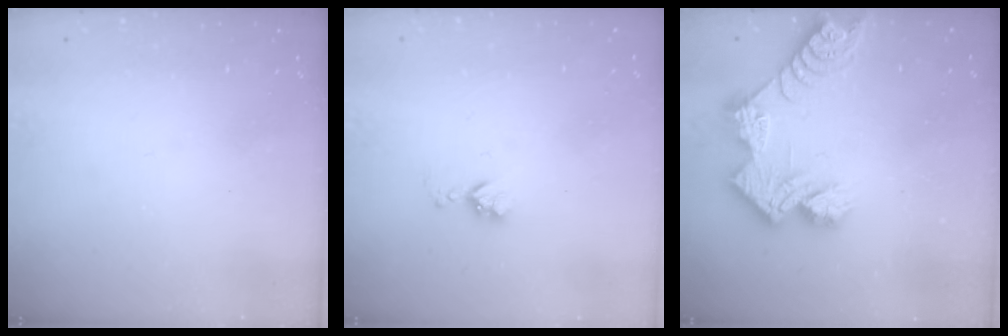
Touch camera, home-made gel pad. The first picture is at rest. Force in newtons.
{"total": 4.0, "press": 3.9, "slide": 0.7}
{"total": 12.3, "press": 12.2, "slide": 1.1}